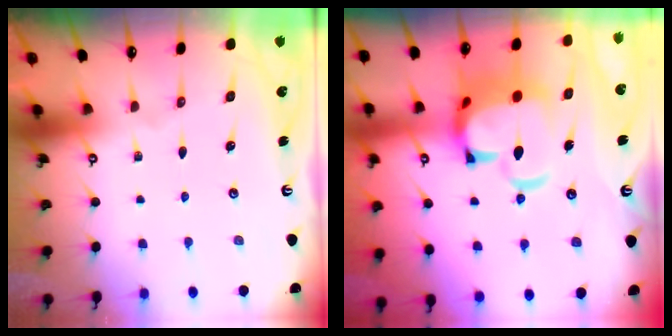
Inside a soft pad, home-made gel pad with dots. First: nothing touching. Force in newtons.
{"total": 11.4, "press": 11.3, "slide": 1.6}